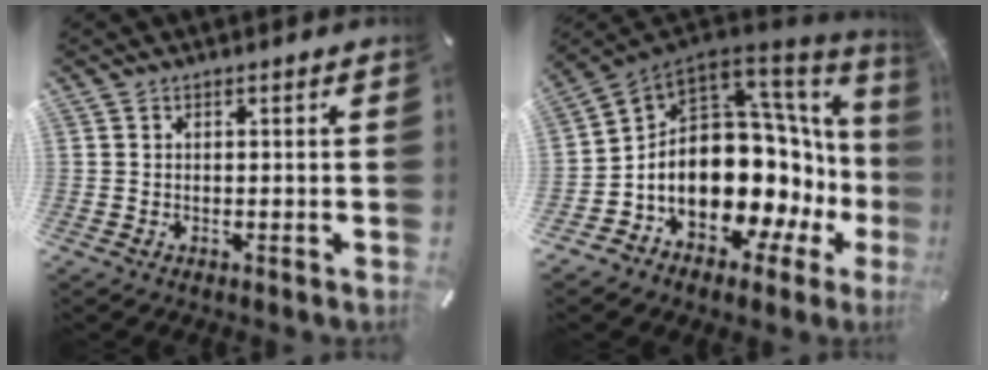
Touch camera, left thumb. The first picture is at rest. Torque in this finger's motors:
{"motor_torque": [0.78, 3.14, 2.77, 0.00, 0.66]}